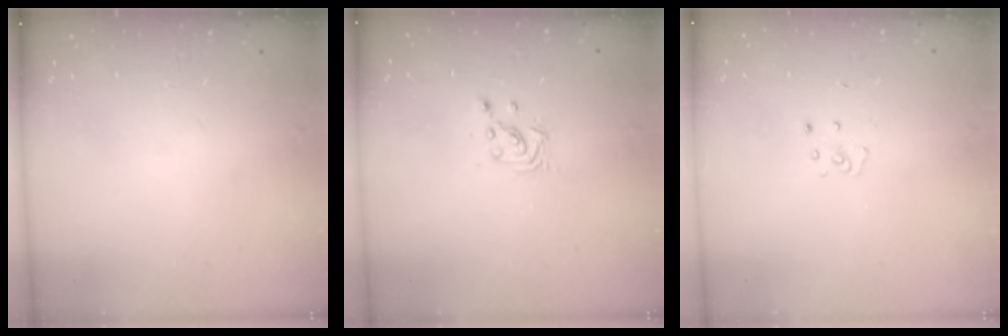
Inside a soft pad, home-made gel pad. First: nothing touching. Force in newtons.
{"total": 3.0, "press": 2.9, "slide": 0.5}
{"total": 2.7, "press": 2.7, "slide": 0.3}